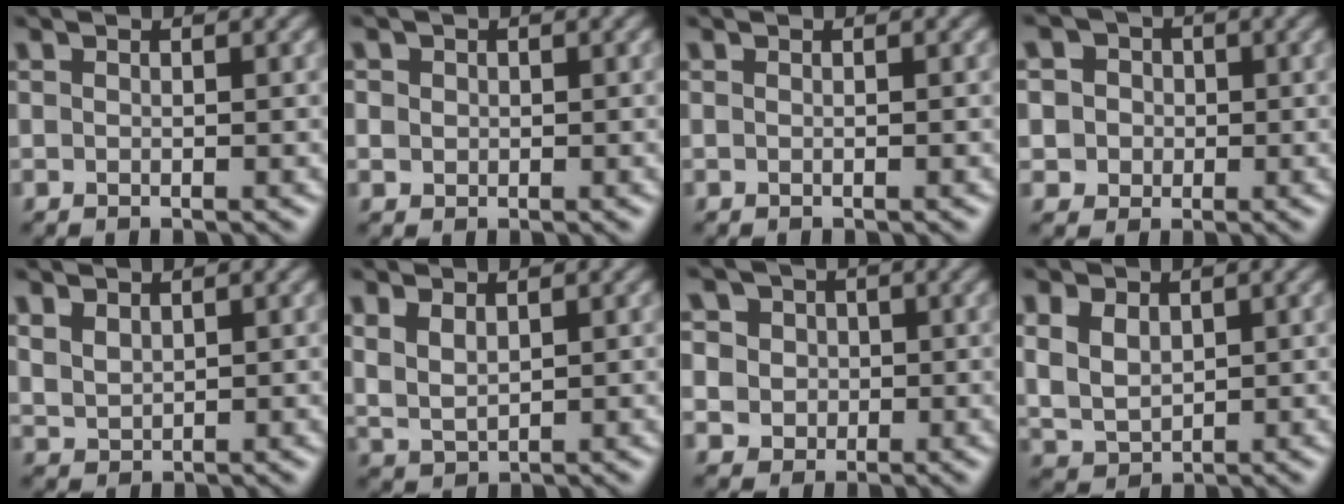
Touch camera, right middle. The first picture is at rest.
{"total": 1.5, "force": [0.7, 1.3, 0.2], "torque": [-0.006, 0.001, 0.013]}
{"total": 0.0}
{"total": 5.9, "force": [2.3, 5.0, 2.0], "torque": [-0.036, 0.024, 0.021]}
{"total": 1.9, "force": [1.4, 1.0, 0.6], "torque": [-0.020, 0.001, 0.036]}
{"total": 2.3, "force": [1.4, 1.4, 1.3], "torque": [-0.036, -0.002, 0.034]}
{"total": 7.3, "force": [3.0, 6.1, 2.6], "torque": [-0.058, 0.029, 0.030]}
{"total": 3.7, "force": [1.4, 2.7, 2.1], "torque": [-0.049, 0.004, 0.022]}